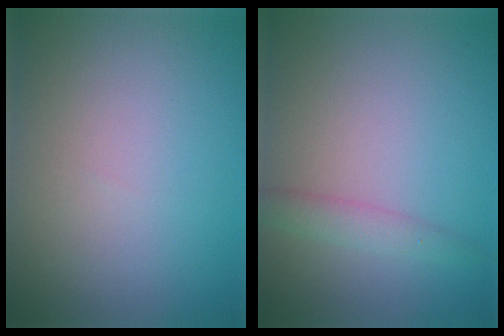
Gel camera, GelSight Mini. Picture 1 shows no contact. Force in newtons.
{"total": 1.8, "press": 1.8, "slide": 0.0}